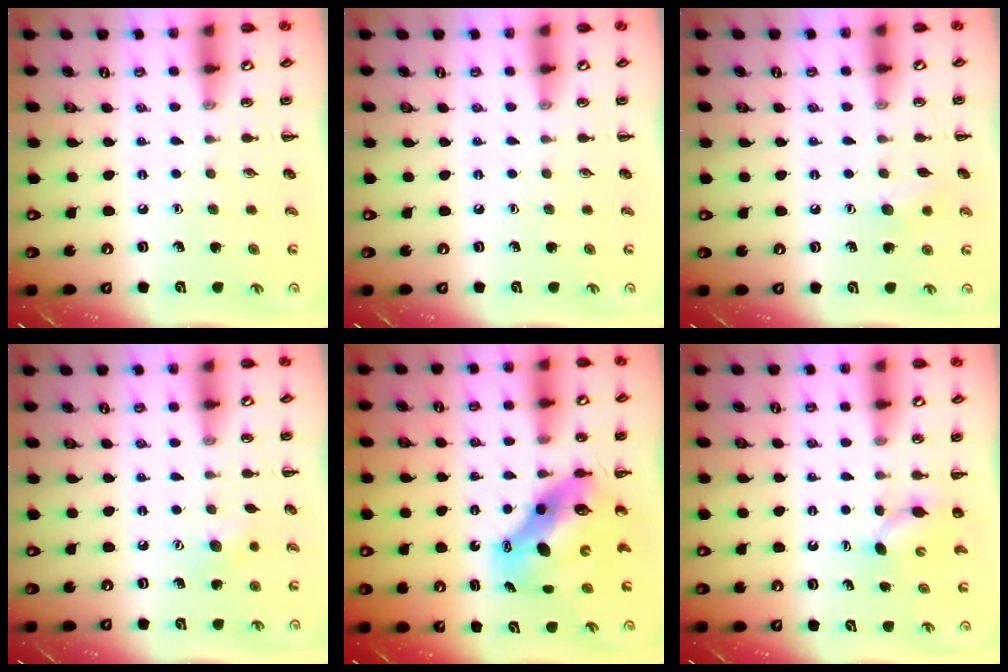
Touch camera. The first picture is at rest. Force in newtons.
{"total": 0.0}
{"total": 6.1, "press": 6.0, "slide": 1.3}
{"total": 6.0, "press": 5.9, "slide": 1.4}
{"total": 10.1, "press": 9.7, "slide": 2.7}
{"total": 3.6, "press": 3.5, "slide": 0.5}